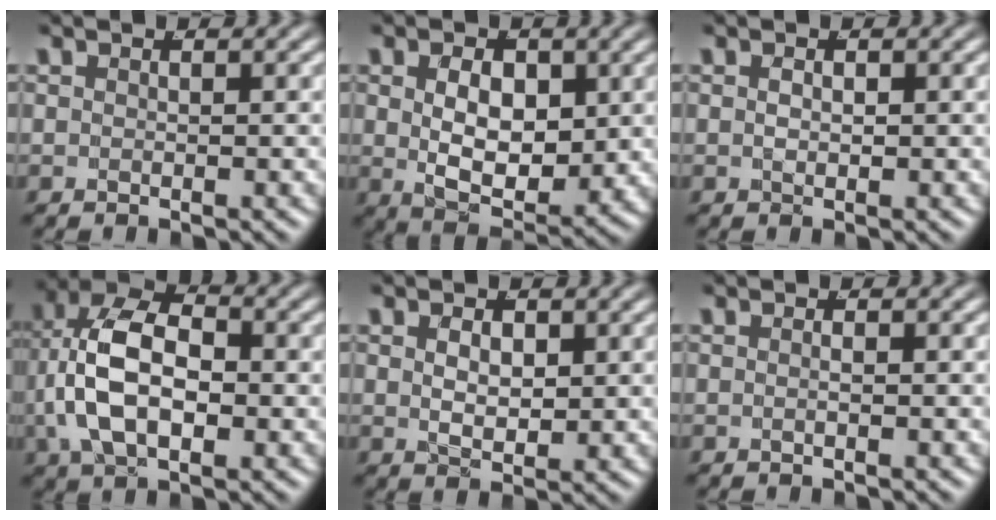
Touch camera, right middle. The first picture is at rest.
{"total": 6.2, "force": [0.1, 3.5, 5.1], "torque": [-0.077, -0.028, 0.015]}
{"total": 1.0, "force": [0.0, 0.6, 0.8], "torque": [-0.012, -0.005, 0.004]}
{"total": 8.8, "force": [0.6, 5.9, 6.5], "torque": [-0.145, -0.016, 0.018]}
{"total": 2.2, "force": [0.4, 1.1, 1.9], "torque": [-0.029, -0.019, 0.021]}
{"total": 0.5, "force": [-0.3, 0.0, 0.4], "torque": [-0.008, -0.002, -0.006]}